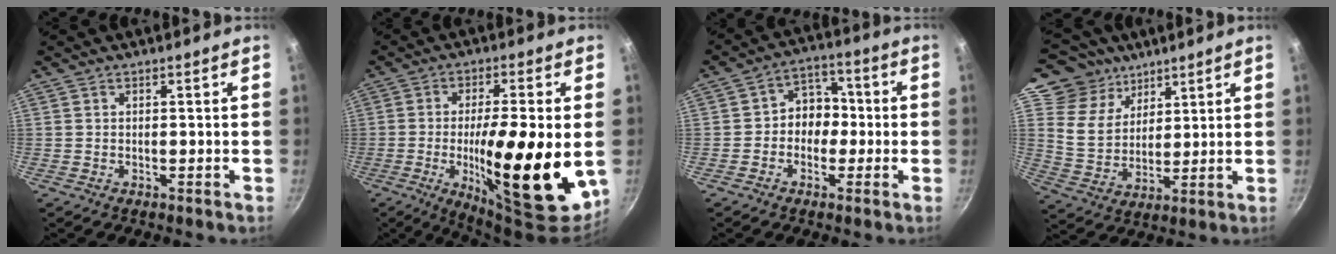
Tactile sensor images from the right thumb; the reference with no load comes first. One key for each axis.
{"total": 21.5, "fx": -3.0, "fy": 6.0, "fz": 20.5, "tx": -0.302, "ty": -0.003, "tz": -0.041}
{"total": 7.4, "fx": -0.9, "fy": 6.2, "fz": 3.9, "tx": -0.001, "ty": 0.028, "tz": -0.026}
{"total": 13.0, "fx": 8.3, "fy": 9.2, "fz": 3.9, "tx": -0.044, "ty": -0.041, "tz": 0.151}